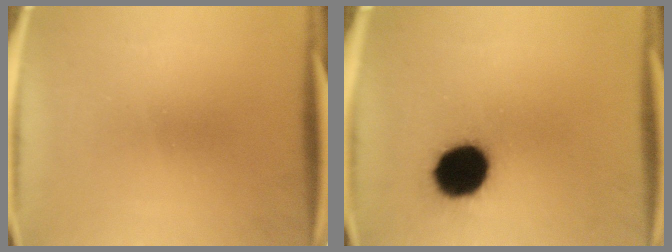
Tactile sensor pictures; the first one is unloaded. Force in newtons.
{"total": 15.3}